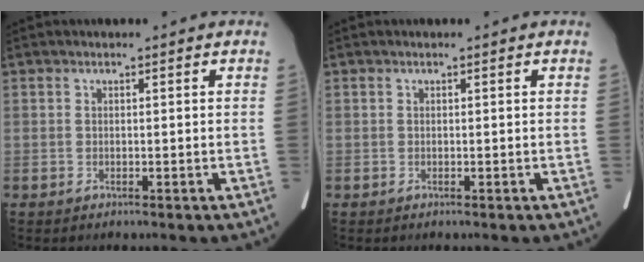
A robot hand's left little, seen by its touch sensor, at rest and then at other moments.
{"total": 0.0}